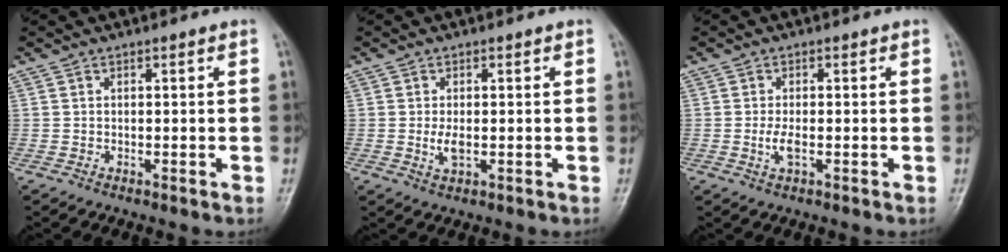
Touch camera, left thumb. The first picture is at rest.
{"total": 2.8, "force": [-0.2, 1.4, 2.4], "torque": [-0.050, -0.006, -0.004]}
{"total": 2.6, "force": [-0.5, 1.0, 2.4], "torque": [-0.056, -0.005, -0.011]}